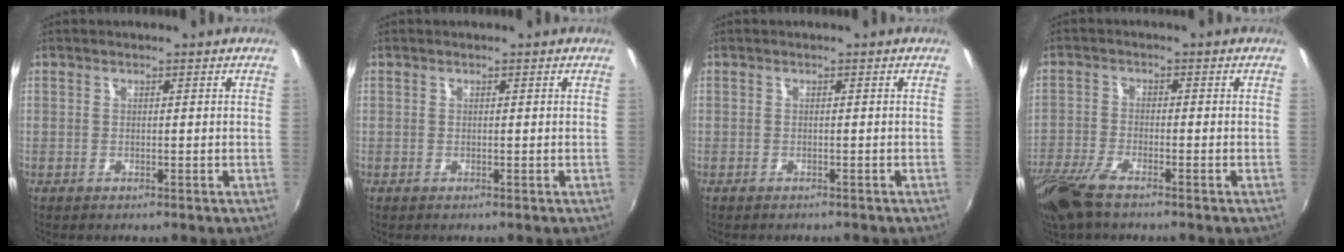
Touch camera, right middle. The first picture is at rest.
{"total": 0.0}
{"total": 1.6, "force": [-1.5, 0.5, 0.4], "torque": [-0.013, -0.010, -0.020]}
{"total": 8.6, "force": [-6.5, 2.2, 5.3], "torque": [-0.132, -0.030, -0.130]}